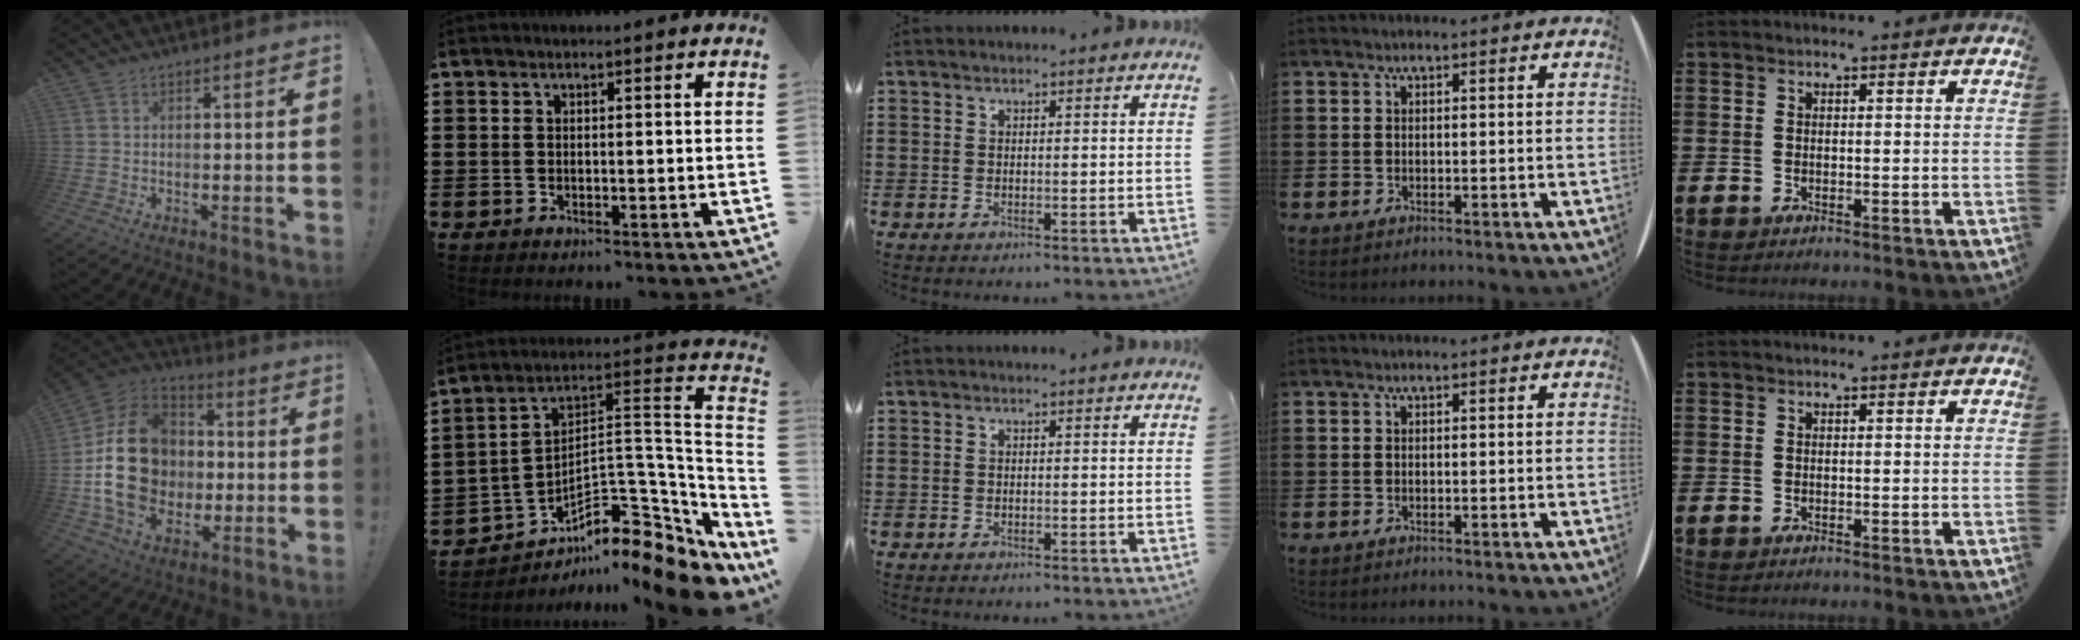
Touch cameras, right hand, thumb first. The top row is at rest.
{"thumb": {"total": 23.0, "force": [-1.5, 18.4, 13.7], "torque": [-0.227, 0.026, -0.003]}, "index": {"total": 8.6, "force": [-5.8, 3.5, 5.4], "torque": [-0.078, -0.007, -0.115]}}